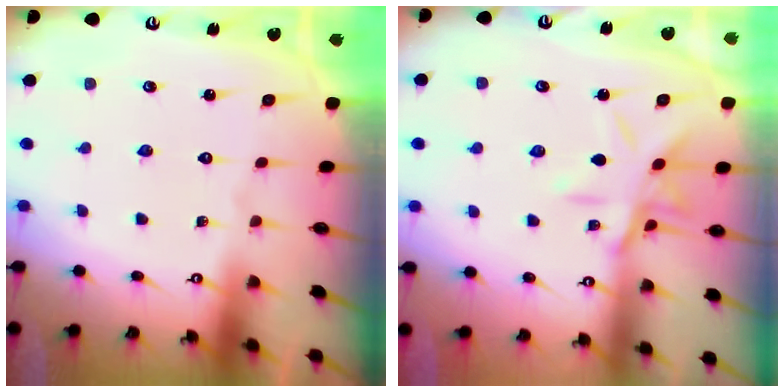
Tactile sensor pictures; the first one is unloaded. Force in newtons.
{"total": 11.4, "press": 11.4, "slide": 0.7}